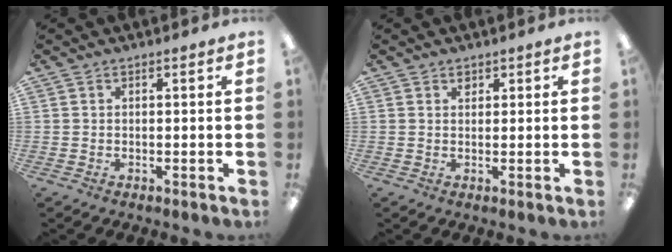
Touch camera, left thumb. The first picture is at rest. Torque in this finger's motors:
{"motor_torque": [0.04, 0.05, 0.25, -0.04, 0.02]}